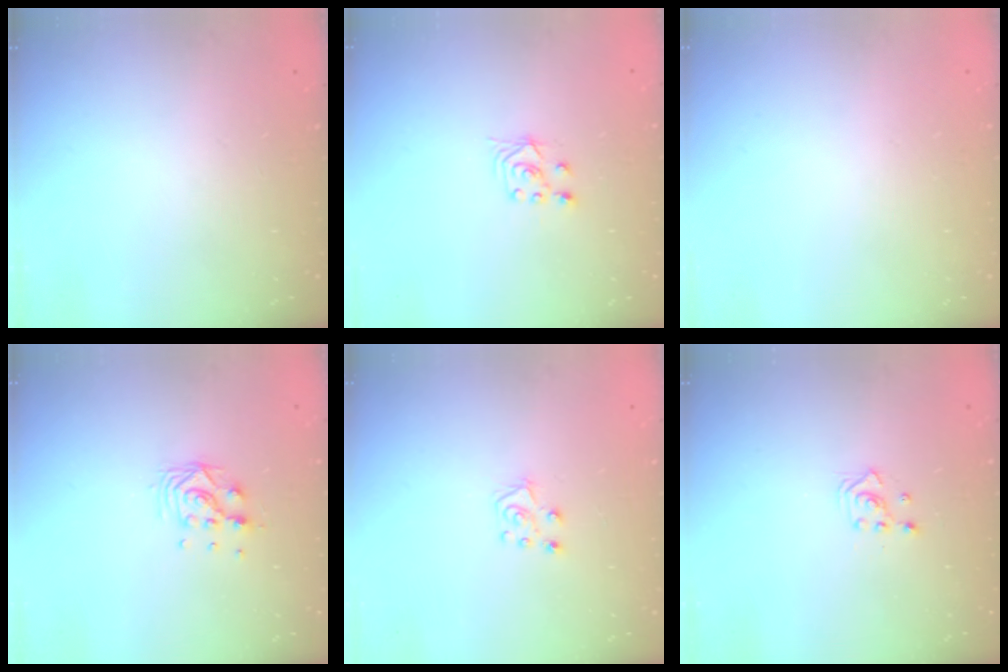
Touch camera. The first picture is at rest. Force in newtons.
{"total": 3.0, "press": 2.8, "slide": 0.9}
{"total": 0.0}
{"total": 8.8, "press": 8.8, "slide": 0.6}
{"total": 6.8, "press": 6.8, "slide": 0.4}
{"total": 2.5, "press": 2.5, "slide": 0.3}